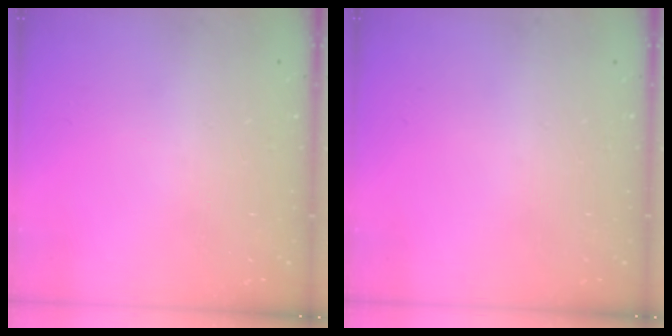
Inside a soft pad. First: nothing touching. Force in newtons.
{"total": 0.0}